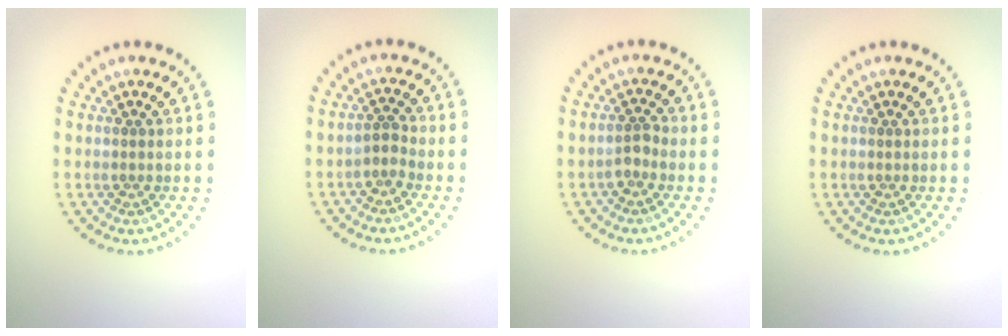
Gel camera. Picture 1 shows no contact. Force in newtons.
{"total": 1.1, "press": 0.8, "slide": 0.8}
{"total": 1.4, "press": 1.1, "slide": 0.9}
{"total": 0.0}